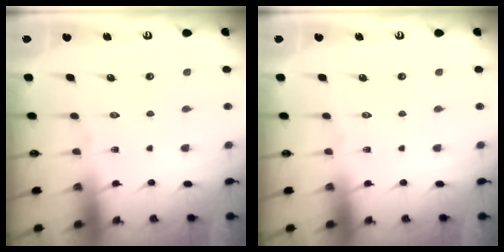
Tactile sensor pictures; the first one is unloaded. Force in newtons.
{"total": 0.0}